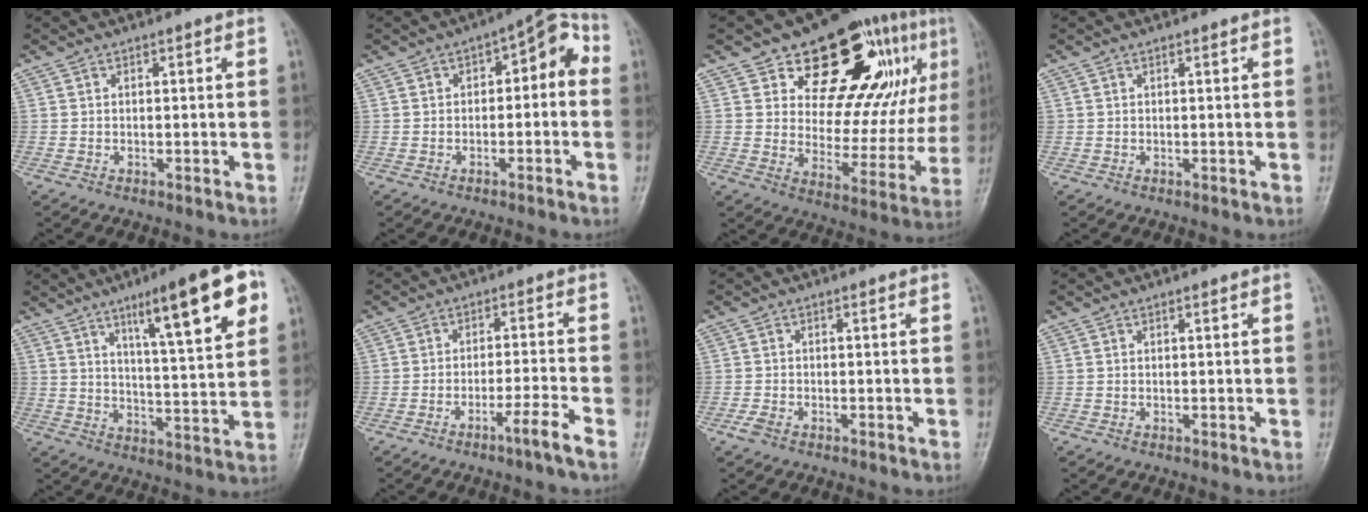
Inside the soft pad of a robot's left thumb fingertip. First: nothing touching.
{"total": 7.5, "force": [-0.1, 4.2, 6.2], "torque": [-0.041, 0.039, -0.015]}
{"total": 24.3, "force": [11.0, 12.4, 17.7], "torque": [-0.186, -0.019, 0.168]}
{"total": 0.0}
{"total": 17.0, "force": [8.3, 3.2, 14.5], "torque": [-0.197, -0.027, 0.126]}
{"total": 4.4, "force": [-3.1, -0.7, 3.0], "torque": [-0.063, 0.019, -0.057]}
{"total": 1.7, "force": [-1.1, 0.9, 0.8], "torque": [-0.023, 0.000, -0.023]}
{"total": 0.0}